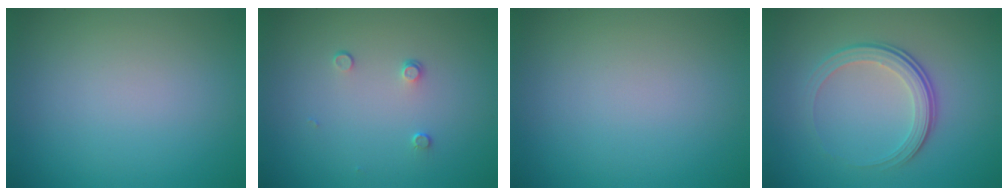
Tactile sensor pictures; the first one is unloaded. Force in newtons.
{"total": 0.9, "press": 0.6, "slide": 0.6}
{"total": 0.0}
{"total": 3.7, "press": 2.6, "slide": 2.7}